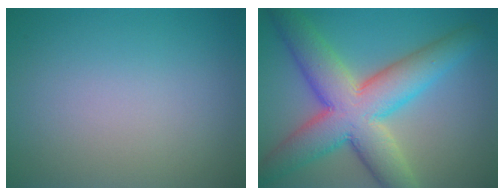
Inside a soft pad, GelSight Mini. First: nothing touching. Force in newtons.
{"total": 10.3, "press": 10.3, "slide": 0.3}